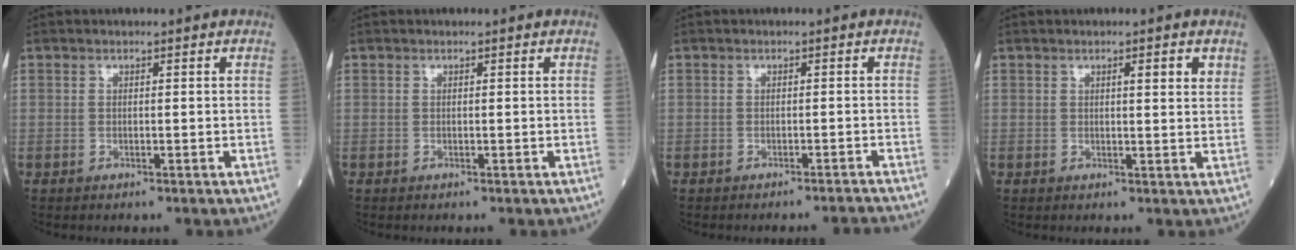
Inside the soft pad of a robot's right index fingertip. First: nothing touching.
{"total": 0.0}
{"total": 2.9, "force": [-2.6, -1.1, 0.1], "torque": [0.006, -0.003, -0.034]}
{"total": 2.5, "force": [1.3, 0.3, 2.1], "torque": [-0.029, -0.005, 0.015]}